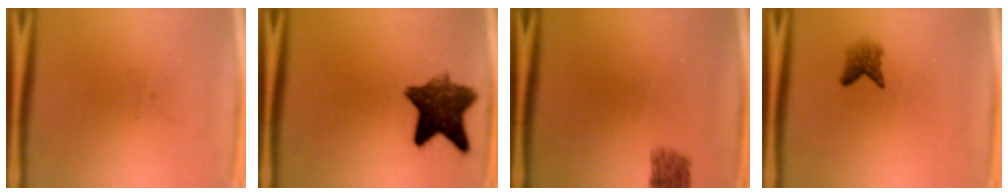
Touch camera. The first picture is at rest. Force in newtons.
{"total": 9.3}
{"total": 2.5}
{"total": 2.2}